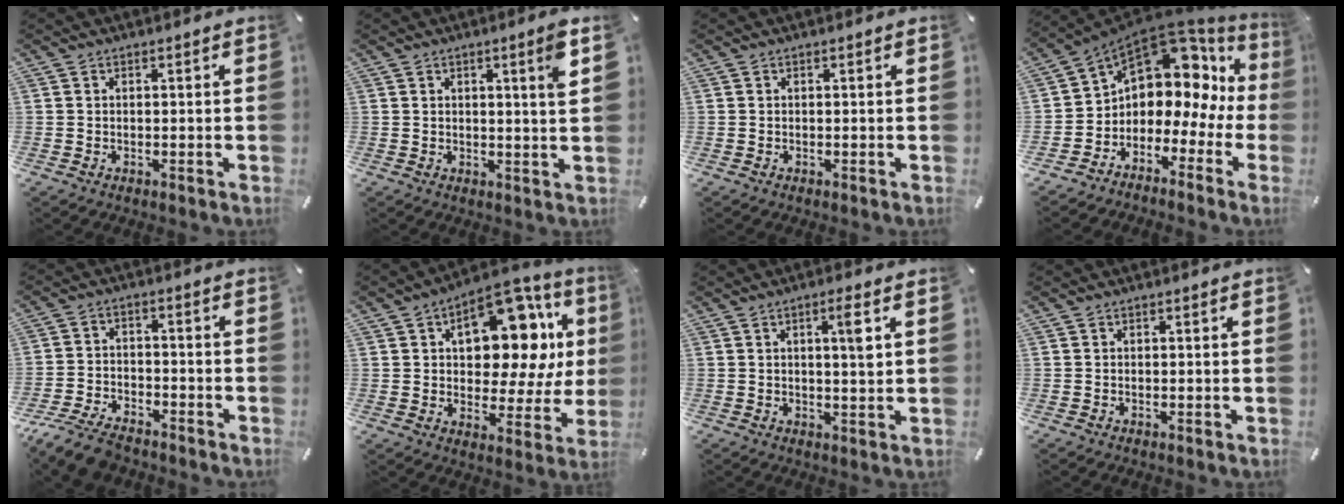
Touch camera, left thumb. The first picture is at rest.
{"total": 4.8, "force": [2.1, 0.0, 4.3], "torque": [-0.070, -0.009, 0.028]}
{"total": 0.0}
{"total": 9.5, "force": [4.4, 7.2, 4.4], "torque": [-0.073, -0.054, 0.070]}
{"total": 7.8, "force": [-6.7, 3.0, 2.8], "torque": [-0.056, 0.031, -0.129]}
{"total": 20.4, "force": [7.6, 11.4, 15.1], "torque": [-0.195, -0.054, 0.124]}
{"total": 4.8, "force": [1.4, 0.5, 4.6], "torque": [-0.075, -0.007, 0.016]}
{"total": 0.0}